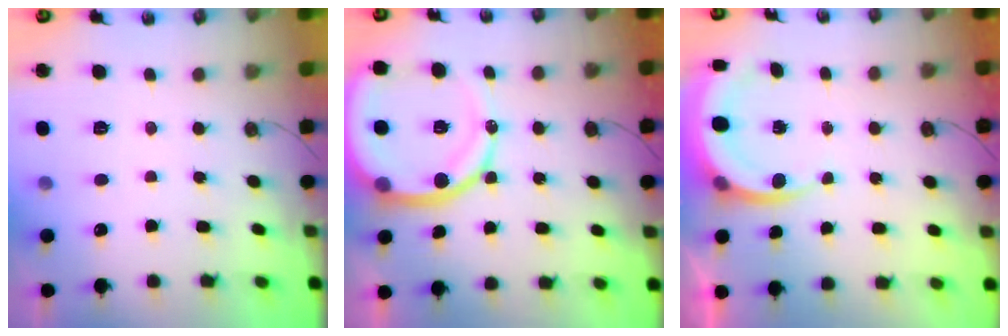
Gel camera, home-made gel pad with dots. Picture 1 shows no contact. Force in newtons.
{"total": 16.8, "press": 16.6, "slide": 2.4}
{"total": 6.8, "press": 6.7, "slide": 1.3}